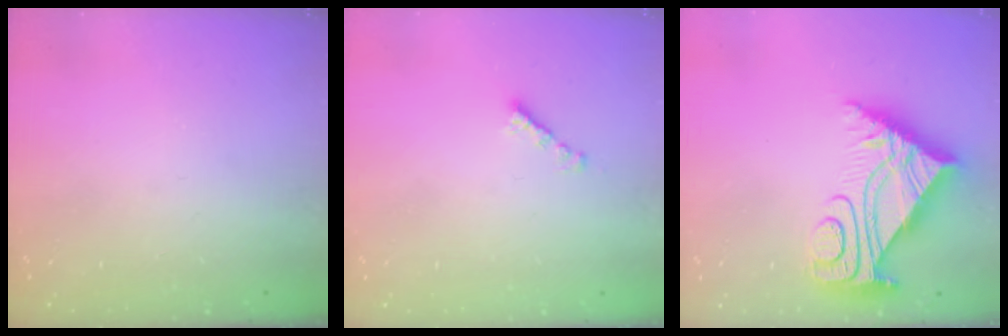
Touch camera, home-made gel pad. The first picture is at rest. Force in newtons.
{"total": 2.1, "press": 2.1, "slide": 0.3}
{"total": 8.9, "press": 8.8, "slide": 0.9}